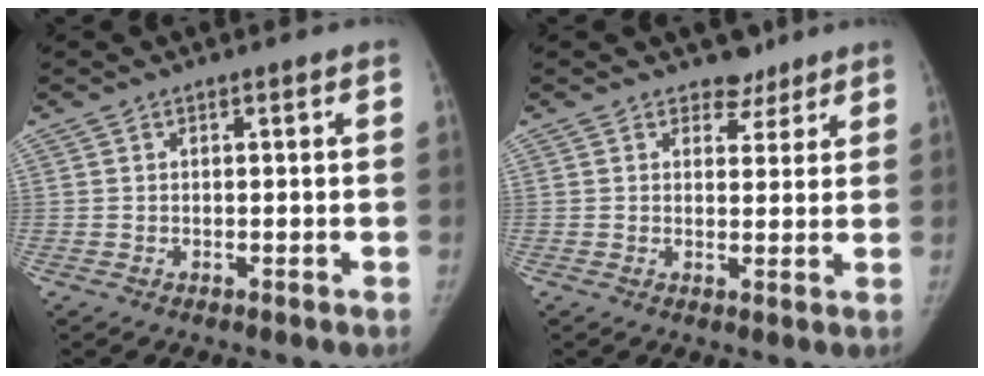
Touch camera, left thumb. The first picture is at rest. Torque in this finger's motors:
{"motor_torque": [0.28, -0.22, 0.73, -0.33, -0.01]}